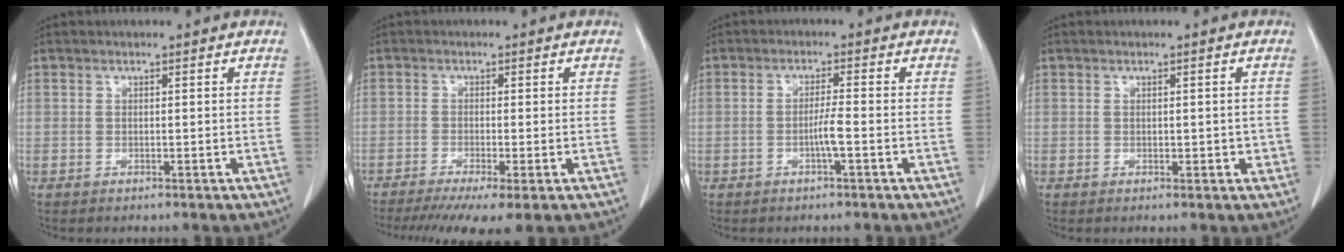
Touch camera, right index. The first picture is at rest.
{"total": 8.1, "force": [-5.6, 0.7, 5.8], "torque": [-0.089, -0.017, -0.092]}
{"total": 2.6, "force": [-0.8, -0.3, 2.4], "torque": [-0.041, 0.001, -0.015]}
{"total": 1.7, "force": [0.0, 1.2, 1.3], "torque": [-0.011, 0.008, 0.006]}